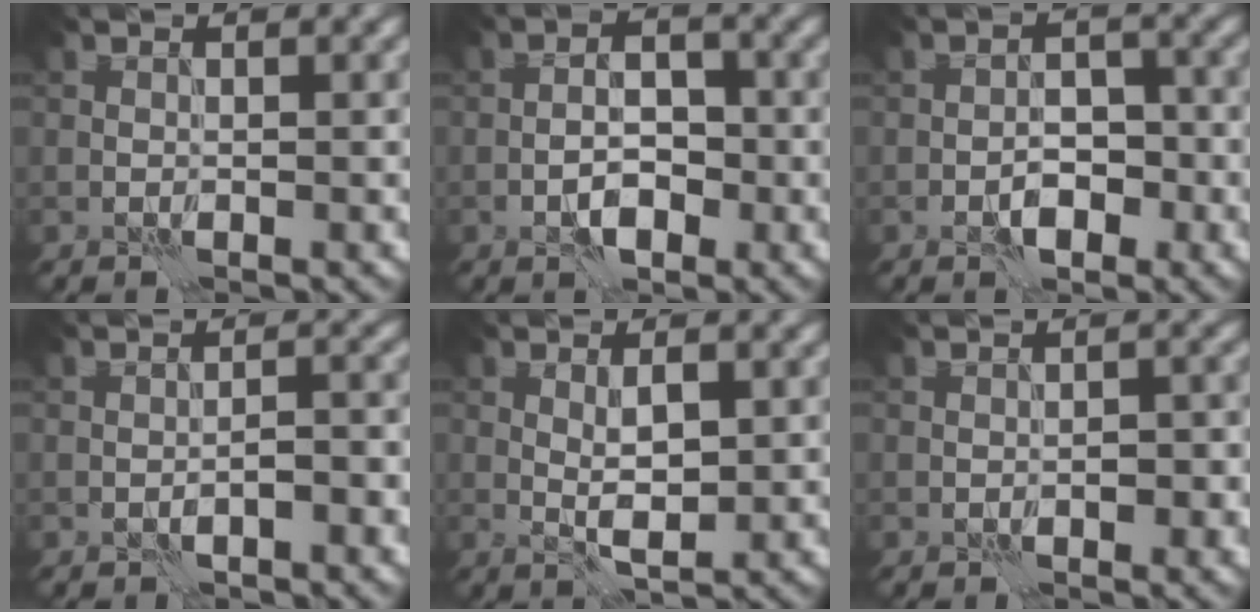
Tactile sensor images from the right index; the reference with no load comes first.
{"total": 3.4, "force": [-1.5, 1.7, 2.5], "torque": [-0.039, 0.008, -0.030]}
{"total": 3.1, "force": [-1.5, 1.6, 2.2], "torque": [-0.028, 0.006, -0.027]}
{"total": 1.9, "force": [-1.0, 0.4, 1.6], "torque": [-0.021, 0.011, -0.017]}
{"total": 2.6, "force": [0.5, 0.9, 2.3], "torque": [-0.046, -0.004, 0.011]}
{"total": 1.7, "force": [-0.6, 0.7, 1.5], "torque": [-0.019, 0.005, -0.010]}